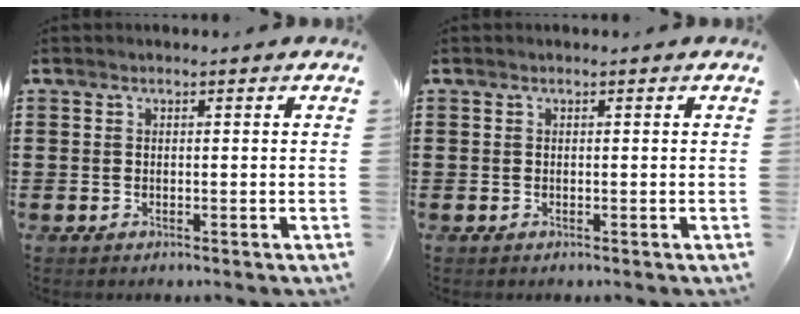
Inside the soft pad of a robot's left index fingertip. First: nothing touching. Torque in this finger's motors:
{"motor_torque": [0.00, 0.00, 0.00, 0.00]}